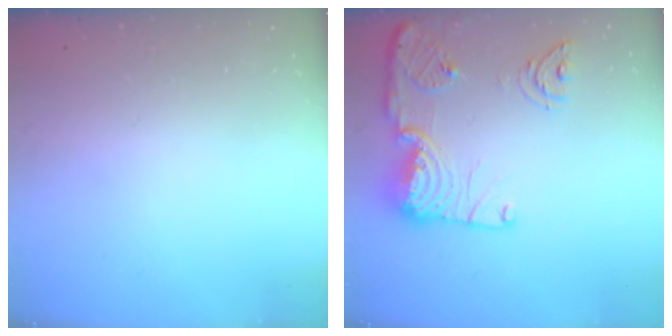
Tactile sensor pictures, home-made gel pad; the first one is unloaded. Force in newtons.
{"total": 18.1, "press": 18.0, "slide": 2.0}